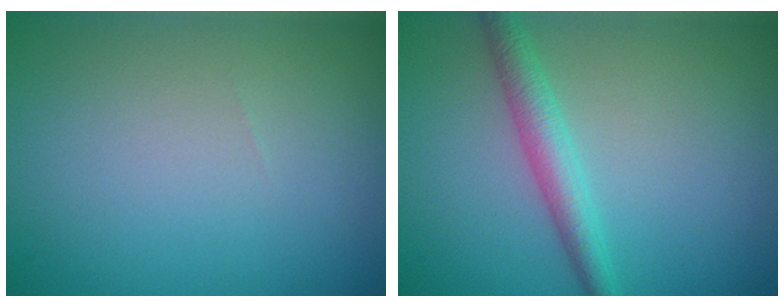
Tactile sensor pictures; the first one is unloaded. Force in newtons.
{"total": 2.8, "press": 2.8, "slide": 0.1}